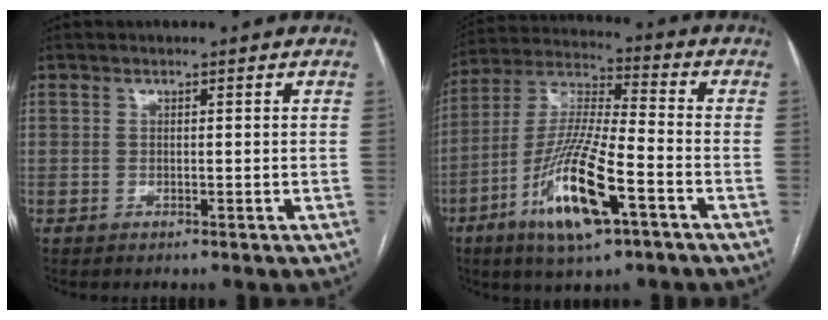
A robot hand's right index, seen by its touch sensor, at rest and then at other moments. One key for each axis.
{"total": 15.9, "fx": -7.2, "fy": 2.5, "fz": 13.9, "tx": -0.283, "ty": -0.016, "tz": -0.129}